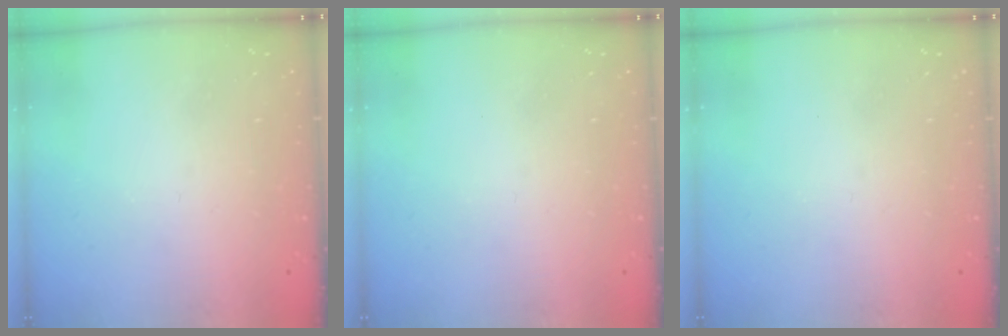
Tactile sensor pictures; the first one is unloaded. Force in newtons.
{"total": 0.0}
{"total": 0.0}